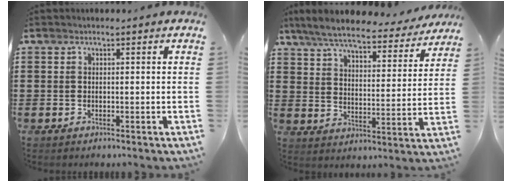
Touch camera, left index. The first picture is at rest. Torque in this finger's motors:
{"motor_torque": [2.14, 0.00, 1.05, 0.21]}